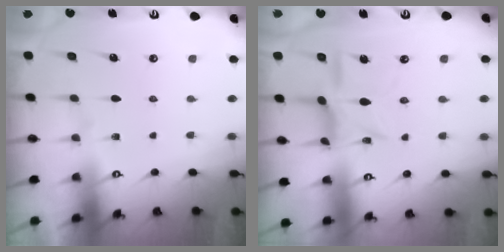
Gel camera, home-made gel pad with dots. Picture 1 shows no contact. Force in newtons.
{"total": 9.9, "press": 9.9, "slide": 0.9}